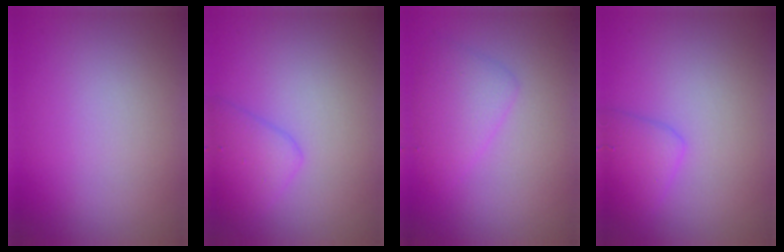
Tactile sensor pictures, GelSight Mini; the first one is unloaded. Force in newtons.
{"total": 2.5, "press": 2.5, "slide": 0.1}
{"total": 2.6, "press": 2.6, "slide": 0.1}
{"total": 2.2, "press": 2.2, "slide": 0.1}